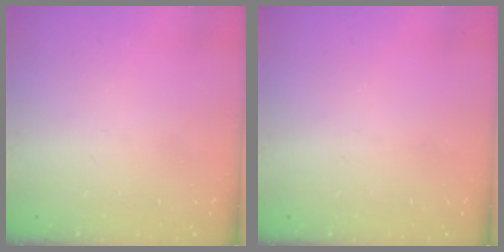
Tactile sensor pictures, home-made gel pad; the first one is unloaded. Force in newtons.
{"total": 0.0}